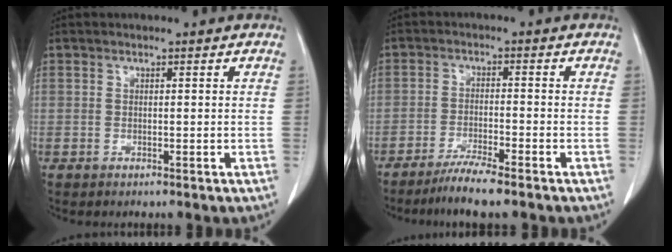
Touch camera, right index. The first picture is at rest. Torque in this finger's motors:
{"motor_torque": [0.25, -0.25, 0.18, 0.06]}